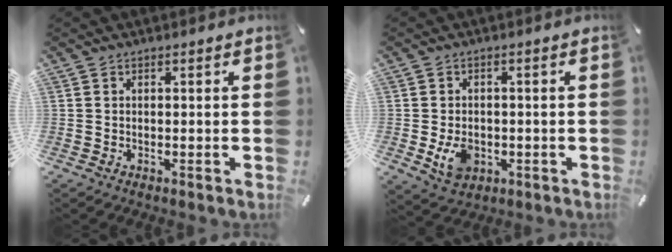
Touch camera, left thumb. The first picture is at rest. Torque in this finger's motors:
{"motor_torque": [0.03, 0.76, 0.61, 0.16, 0.04]}